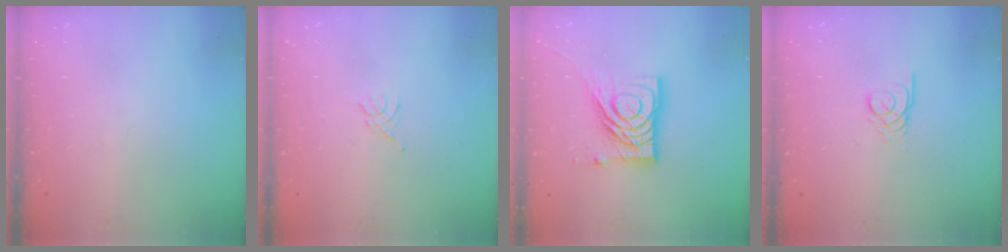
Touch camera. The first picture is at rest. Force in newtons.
{"total": 2.3, "press": 2.2, "slide": 0.5}
{"total": 15.9, "press": 15.8, "slide": 1.4}
{"total": 2.5, "press": 2.5, "slide": 0.2}